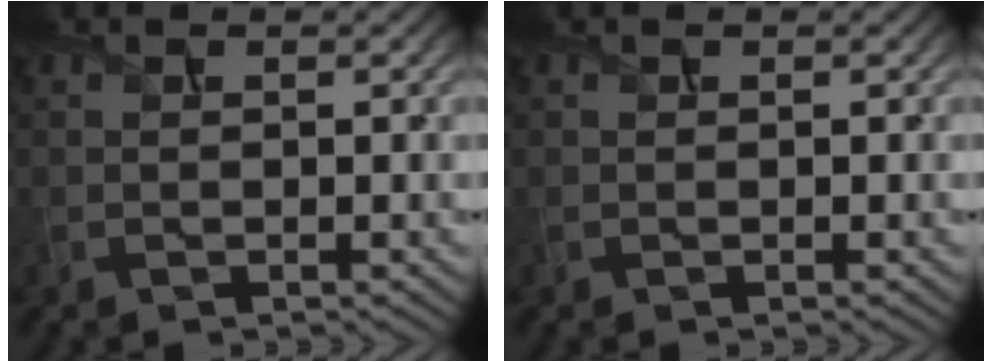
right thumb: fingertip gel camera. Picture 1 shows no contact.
{"total": 0.0}